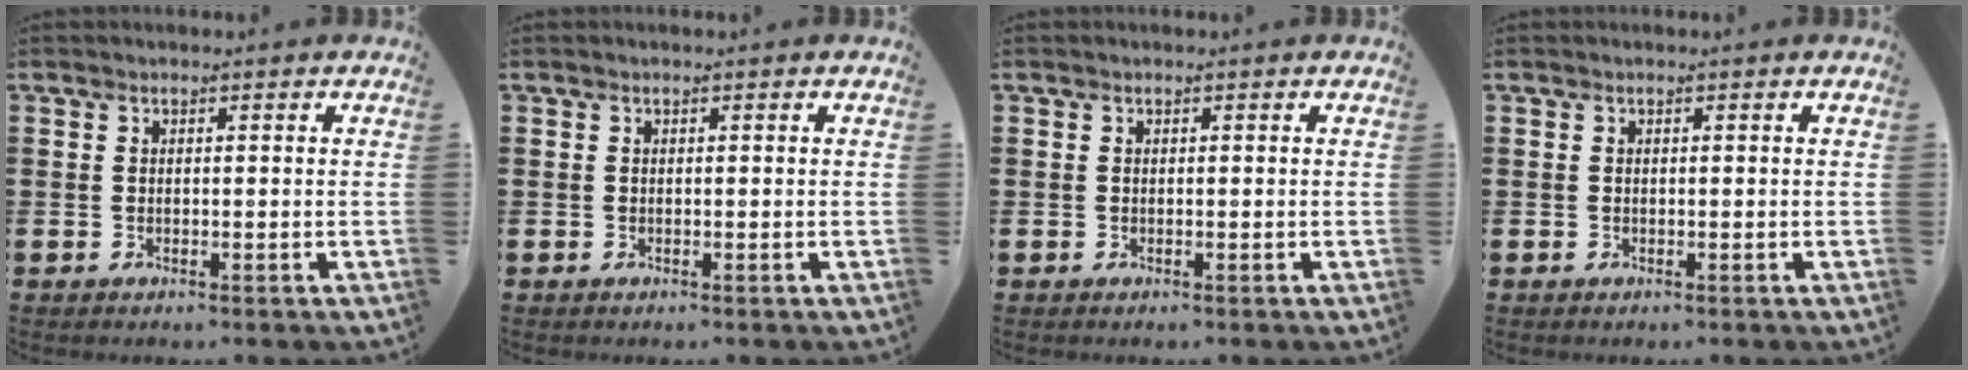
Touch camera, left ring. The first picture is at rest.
{"total": 0.0}
{"total": 0.0}
{"total": 0.0}